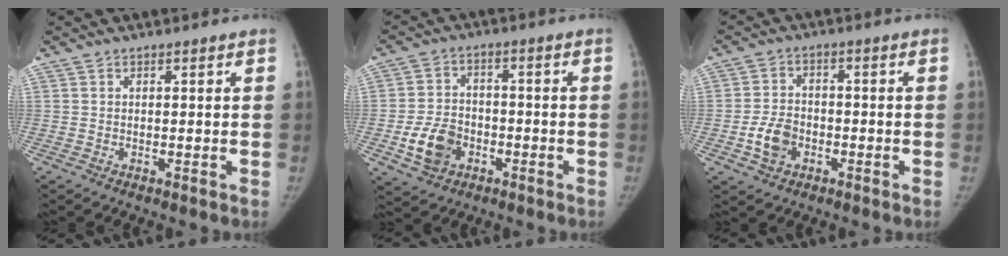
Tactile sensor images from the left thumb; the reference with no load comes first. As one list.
[{"total": 8.6, "force": [-3.1, 6.5, 4.6], "torque": [-0.071, 0.015, -0.054]}, {"total": 6.2, "force": [-2.2, 4.6, 3.5], "torque": [-0.057, 0.015, -0.042]}]